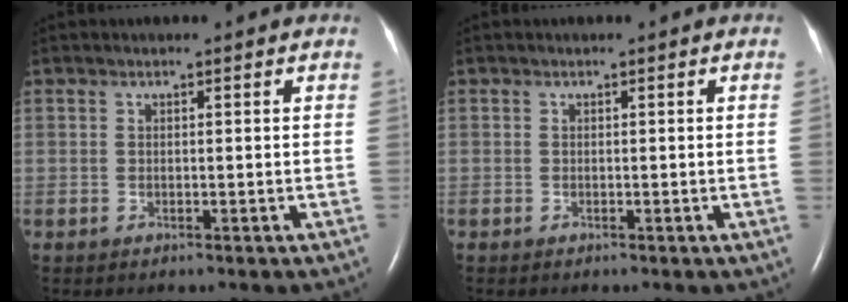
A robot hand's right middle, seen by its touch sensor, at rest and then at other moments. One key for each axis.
{"total": 0.5, "fx": 0.0, "fy": -0.2, "fz": 0.5, "tx": -0.007, "ty": -0.001, "tz": 0.000}